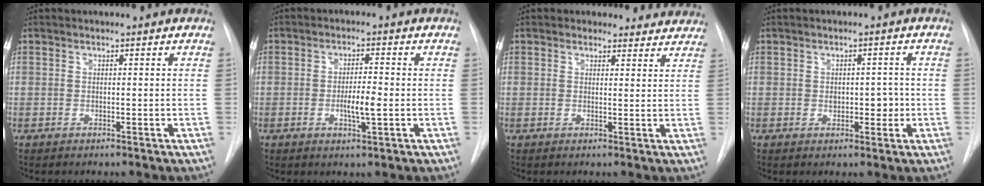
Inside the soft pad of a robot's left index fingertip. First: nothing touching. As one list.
[{"total": 4.2, "force": [-1.3, 0.6, 3.9], "torque": [-0.068, -0.009, -0.021]}, {"total": 5.7, "force": [5.0, 2.6, -0.3], "torque": [0.033, -0.009, 0.032]}, {"total": 3.3, "force": [-0.8, 2.0, 2.4], "torque": [-0.025, -0.001, -0.008]}]